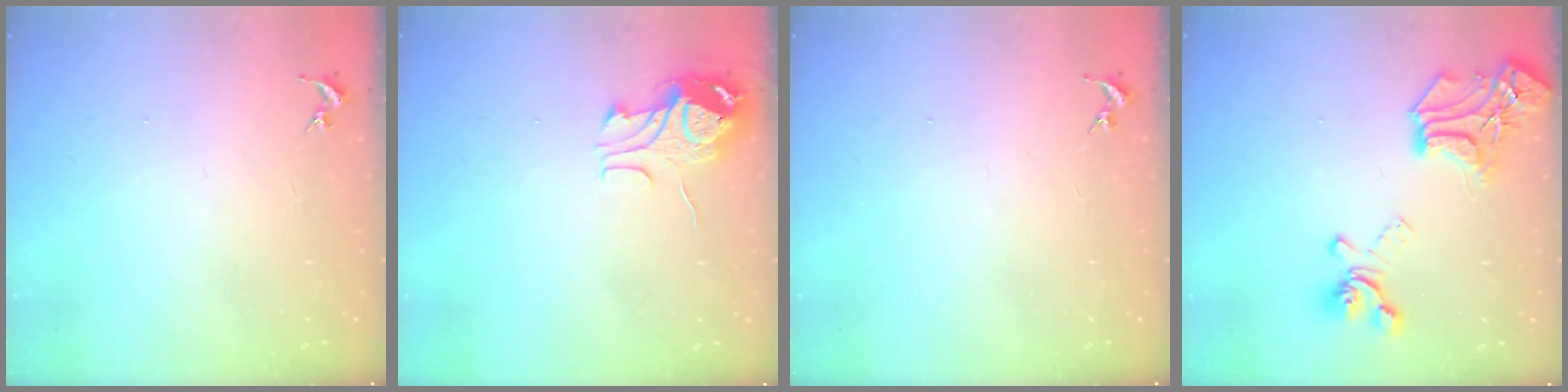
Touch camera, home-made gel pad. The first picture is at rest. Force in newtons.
{"total": 9.8, "press": 9.8, "slide": 1.2}
{"total": 0.0}
{"total": 19.7, "press": 19.7, "slide": 1.4}